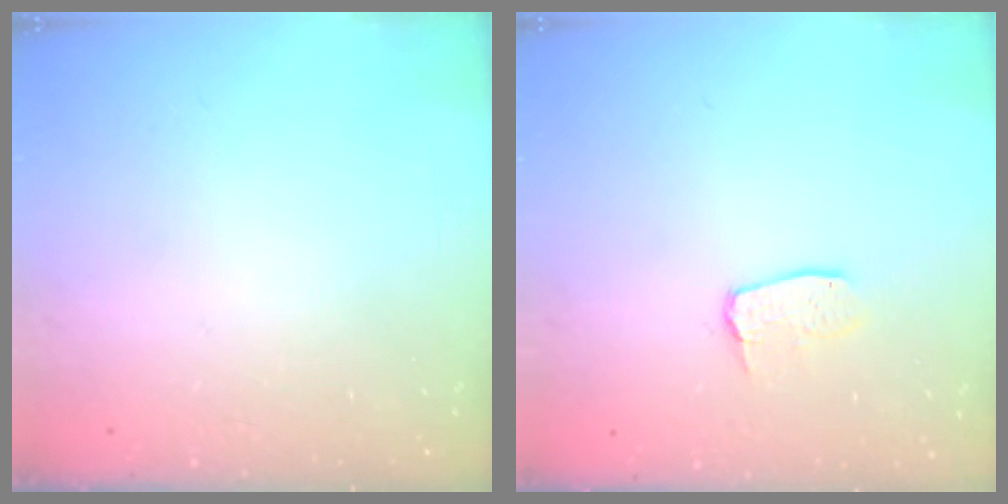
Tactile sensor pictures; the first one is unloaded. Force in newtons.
{"total": 3.0, "press": 3.0, "slide": 0.2}